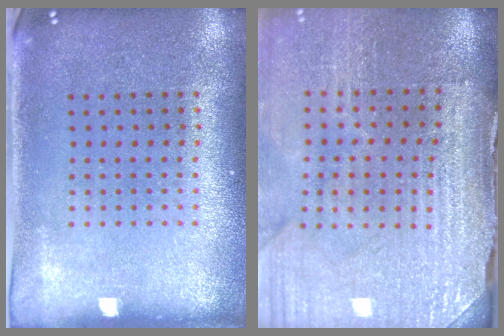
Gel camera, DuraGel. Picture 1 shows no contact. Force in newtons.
{"total": 3.8, "press": 3.5, "slide": 1.4}